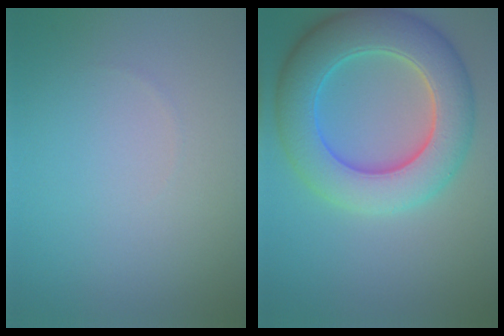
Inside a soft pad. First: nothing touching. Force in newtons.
{"total": 9.0, "press": 9.0, "slide": 0.5}